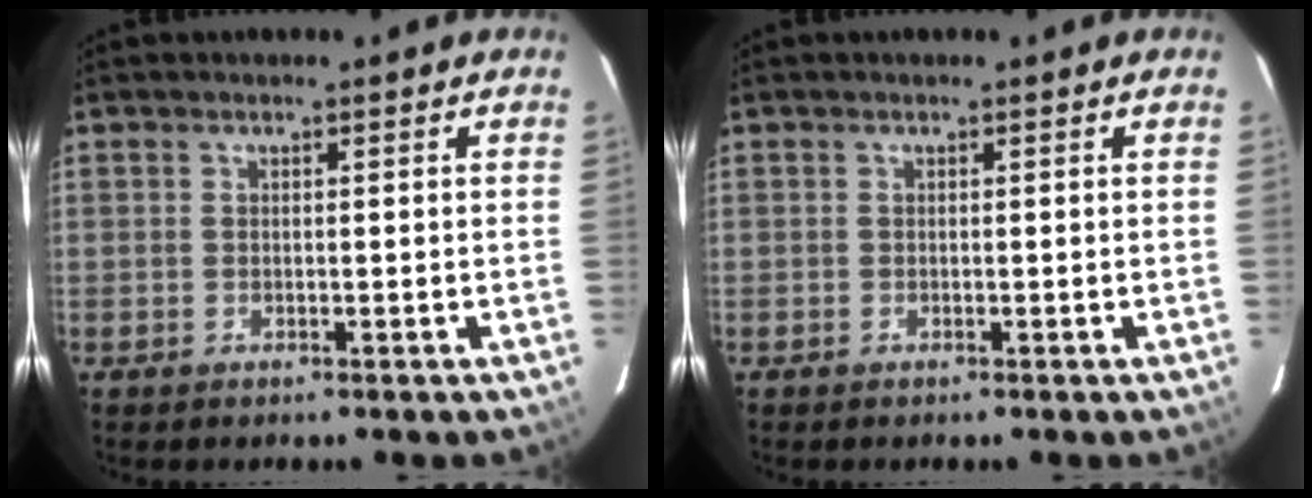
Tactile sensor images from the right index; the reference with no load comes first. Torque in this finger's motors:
{"motor_torque": [0.04, 0.05, 0.04, 0.01]}